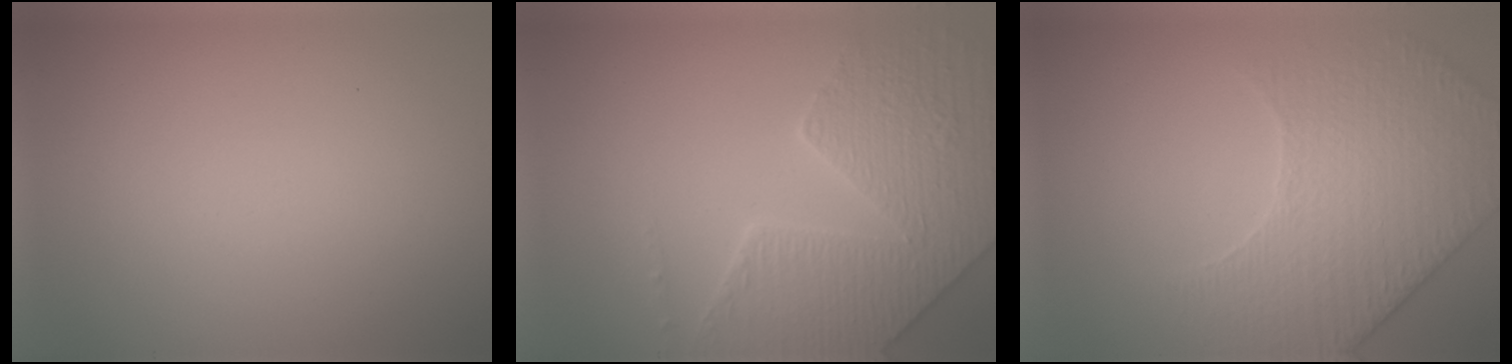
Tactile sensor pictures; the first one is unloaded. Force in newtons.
{"total": 6.4, "press": 5.5, "slide": 3.2}
{"total": 4.3, "press": 4.2, "slide": 0.9}